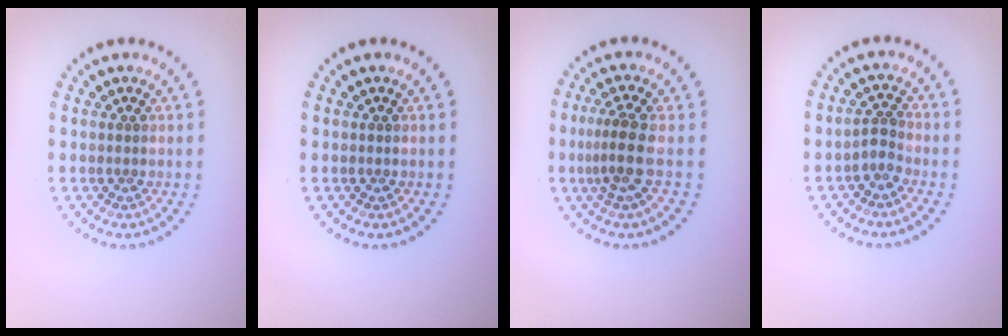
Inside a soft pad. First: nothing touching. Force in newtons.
{"total": 0.0}
{"total": 2.8, "press": 2.1, "slide": 1.8}
{"total": 1.4, "press": 1.0, "slide": 0.9}